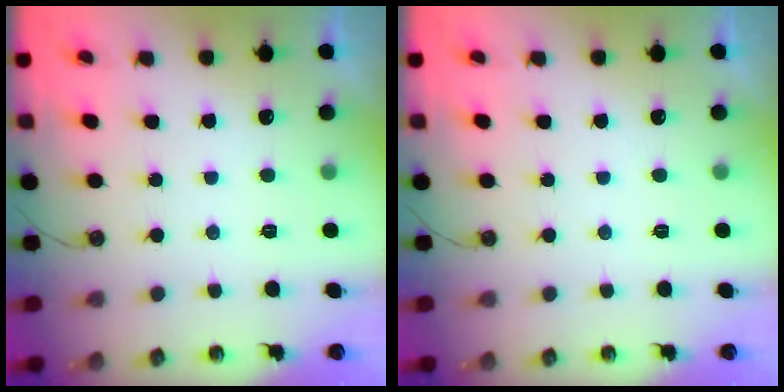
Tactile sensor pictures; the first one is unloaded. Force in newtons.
{"total": 0.0}